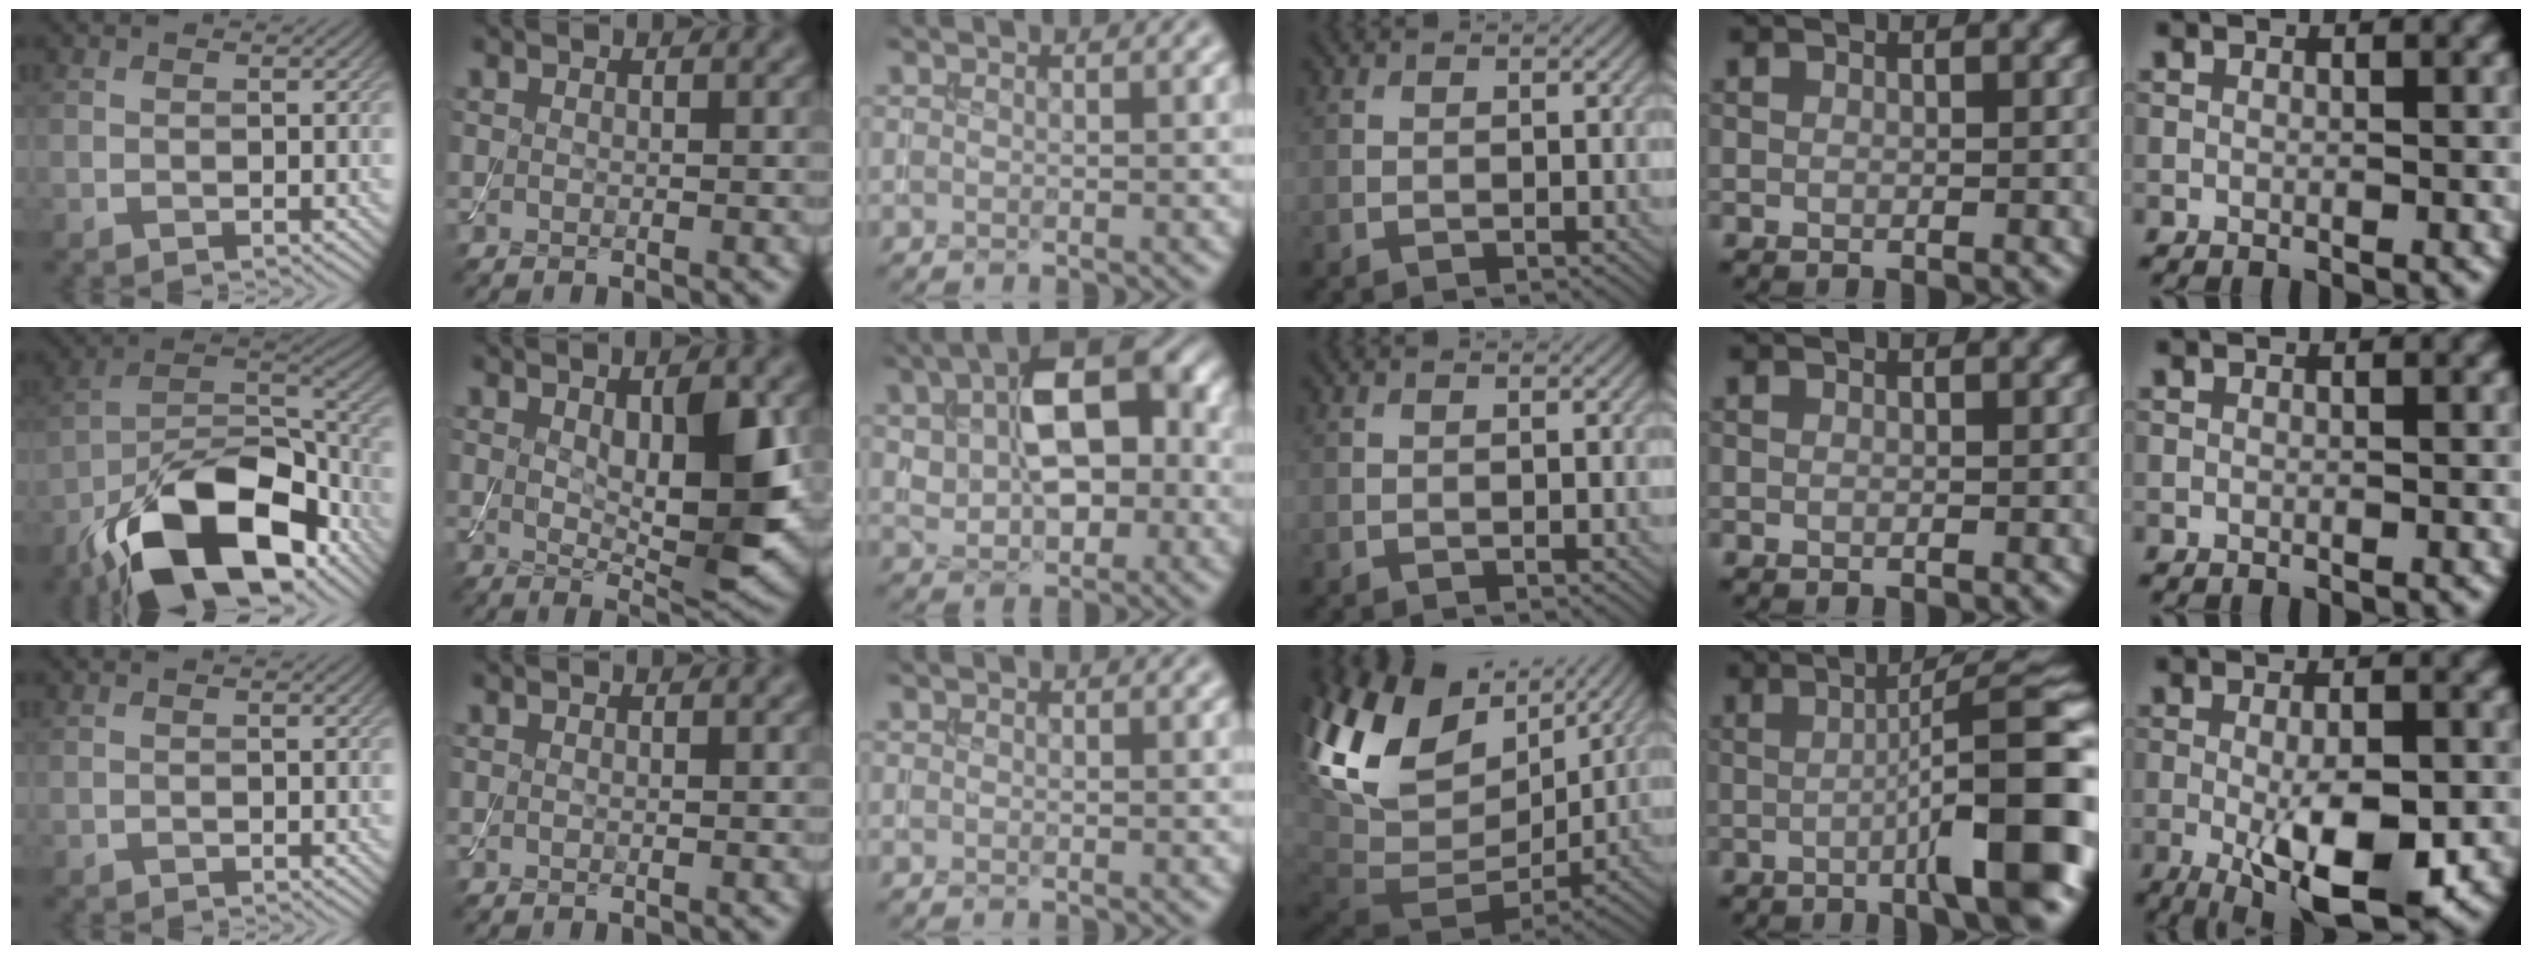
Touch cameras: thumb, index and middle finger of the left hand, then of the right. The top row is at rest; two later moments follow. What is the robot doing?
{"motion": "assemble", "object": "toy tower of hanoi"}